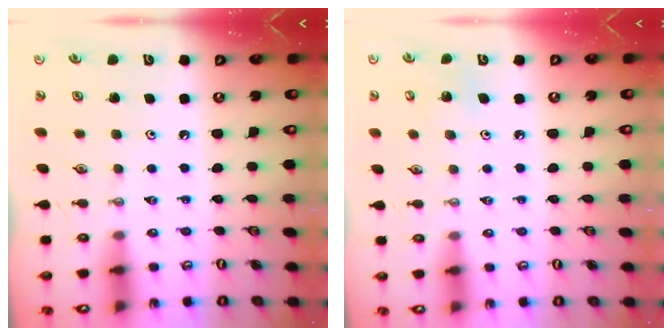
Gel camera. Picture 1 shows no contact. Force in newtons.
{"total": 4.3, "press": 4.3, "slide": 0.3}